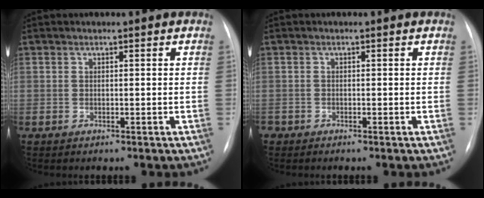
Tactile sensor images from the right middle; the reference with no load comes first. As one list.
[{"total": 0.9, "force": [-0.7, 0.5, 0.1], "torque": [-0.004, 0.001, -0.012]}]